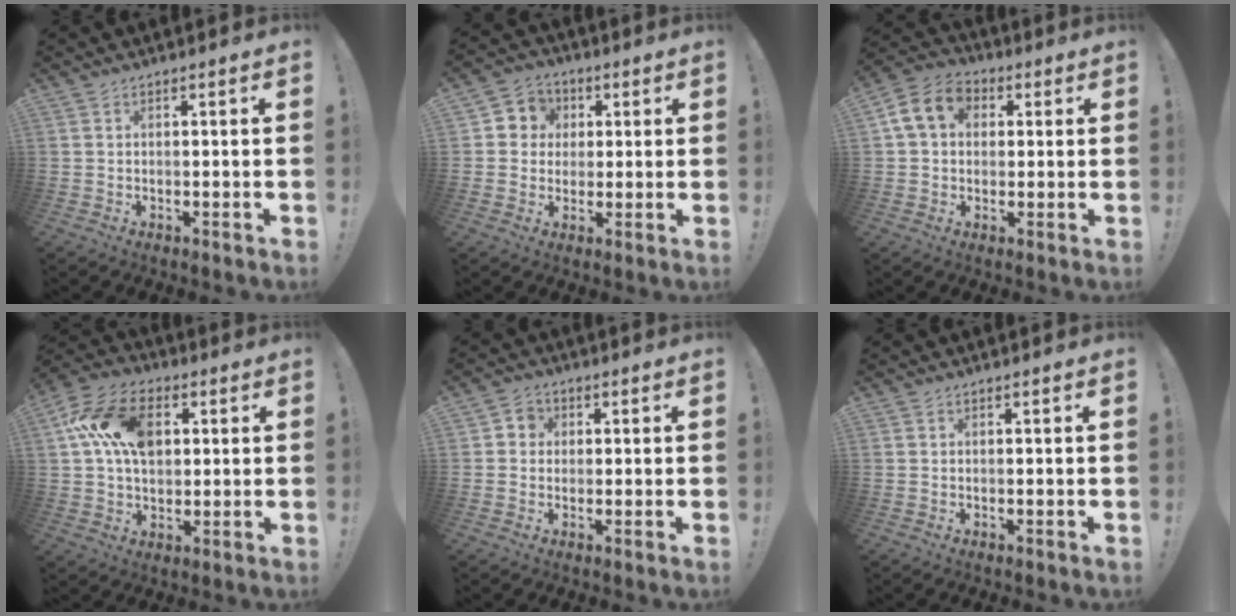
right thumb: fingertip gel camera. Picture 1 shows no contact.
{"total": 6.9, "force": [0.2, 6.7, 1.6], "torque": [-0.018, 0.008, 0.009]}
{"total": 11.1, "force": [3.4, 8.6, 6.2], "torque": [-0.095, 0.007, 0.071]}
{"total": 15.6, "force": [4.2, 10.7, 10.5], "torque": [-0.183, 0.006, 0.080]}
{"total": 3.3, "force": [0.0, 3.1, 1.1], "torque": [-0.019, 0.008, 0.000]}
{"total": 0.0}